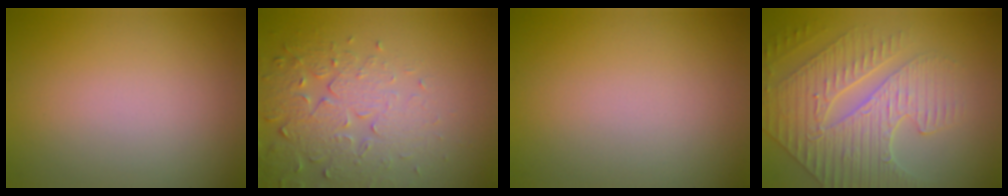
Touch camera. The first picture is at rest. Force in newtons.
{"total": 4.2, "press": 4.2, "slide": 0.5}
{"total": 0.0}
{"total": 5.0, "press": 4.8, "slide": 1.2}